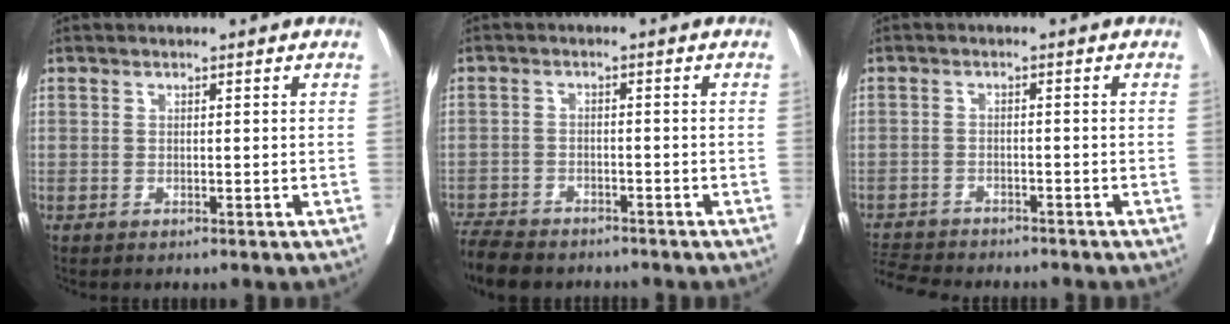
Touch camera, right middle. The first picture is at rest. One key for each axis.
{"total": 8.5, "fx": -7.4, "fy": 2.7, "fz": 3.1, "tx": -0.054, "ty": -0.013, "tz": -0.119}
{"total": 8.2, "fx": -7.7, "fy": 1.5, "fz": 2.3, "tx": -0.039, "ty": -0.007, "tz": -0.120}